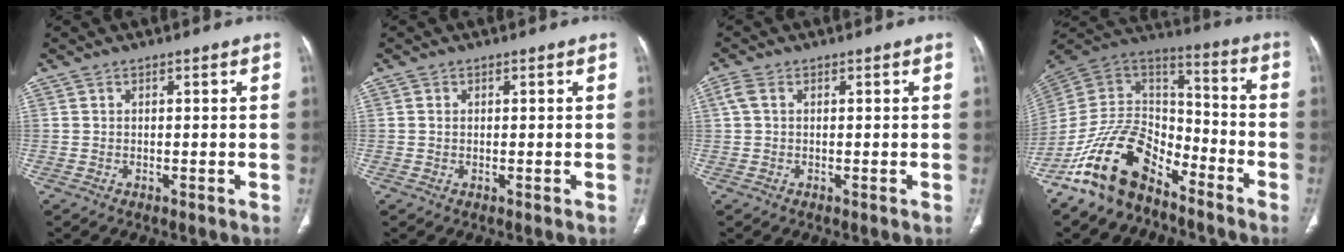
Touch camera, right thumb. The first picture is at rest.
{"total": 0.5, "force": [0.1, 0.4, 0.3], "torque": [-0.006, 0.001, 0.002]}
{"total": 2.4, "force": [0.7, 1.4, 1.7], "torque": [-0.051, 0.014, 0.018]}
{"total": 17.3, "force": [-11.6, 9.4, 8.6], "torque": [-0.132, 0.097, -0.225]}